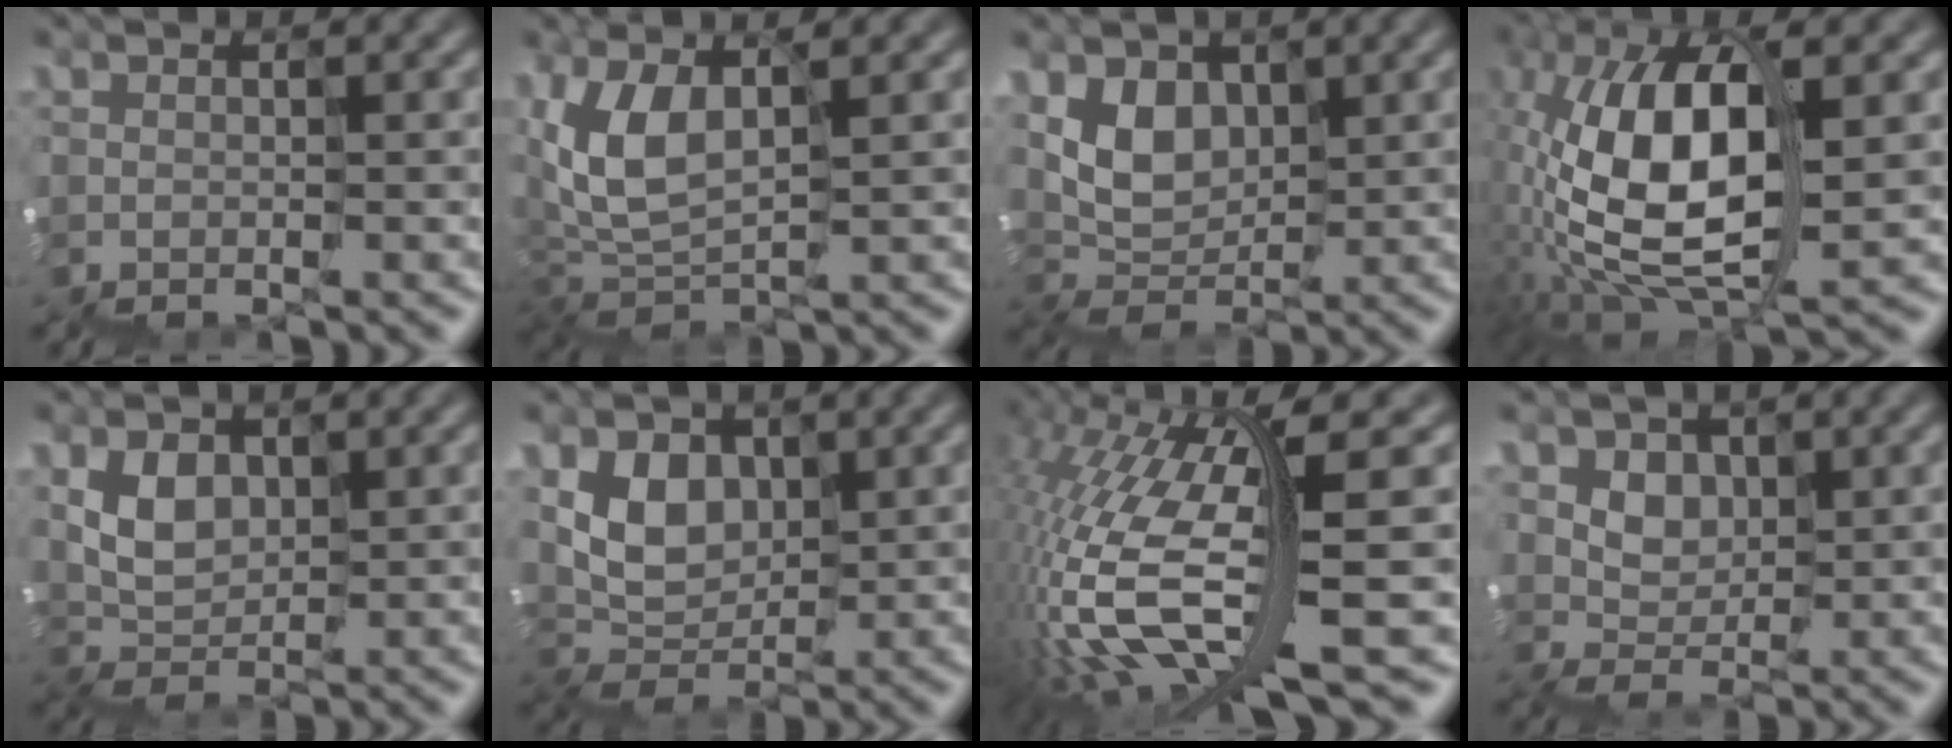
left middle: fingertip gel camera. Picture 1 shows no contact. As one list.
[{"total": 4.1, "force": [1.8, 2.8, 2.4], "torque": [-0.074, 0.002, 0.036]}, {"total": 3.3, "force": [1.9, 2.5, 0.9], "torque": [-0.020, 0.001, 0.034]}, {"total": 11.1, "force": [1.0, 5.4, 9.6], "torque": [-0.198, 0.020, 0.011]}, {"total": 2.5, "force": [1.4, 1.9, 0.7], "torque": [-0.021, 0.008, 0.026]}, {"total": 3.4, "force": [1.7, 2.8, 1.0], "torque": [-0.020, 0.003, 0.029]}, {"total": 11.1, "force": [-2.5, 2.8, 10.5], "torque": [-0.242, 0.004, -0.033]}, {"total": 2.2, "force": [1.2, 1.8, -0.6], "torque": [0.006, 0.003, 0.021]}]